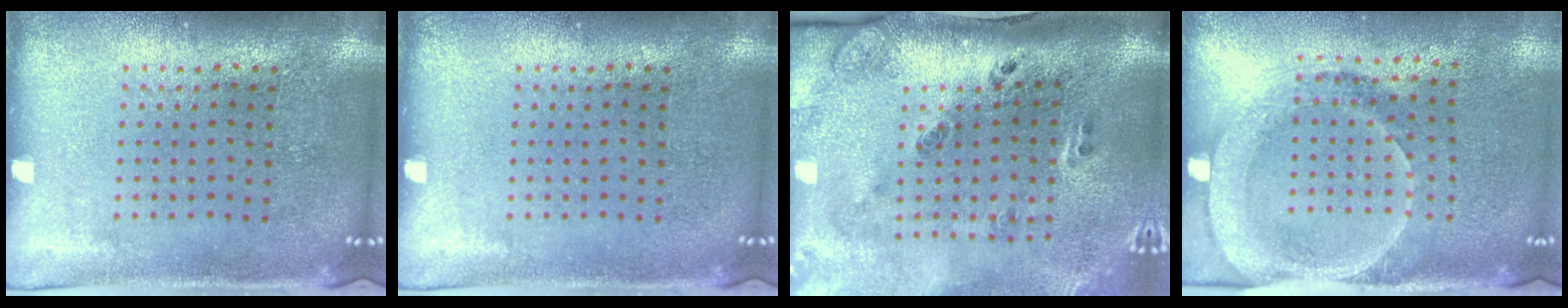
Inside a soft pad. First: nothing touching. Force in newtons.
{"total": 0.0}
{"total": 3.1, "press": 1.7, "slide": 2.6}
{"total": 1.7, "press": 1.6, "slide": 0.7}